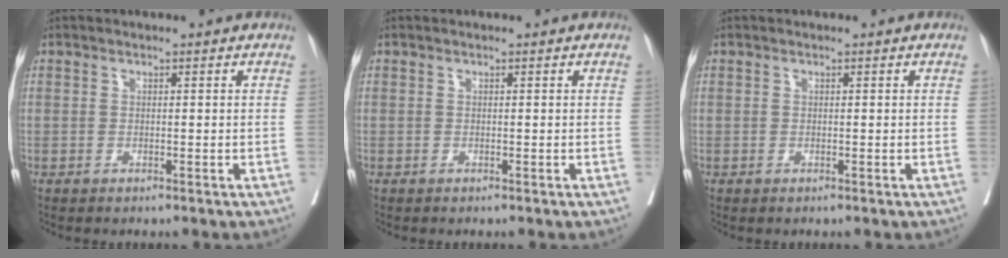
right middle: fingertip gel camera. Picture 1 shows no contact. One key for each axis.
{"total": 0.0}
{"total": 0.0}